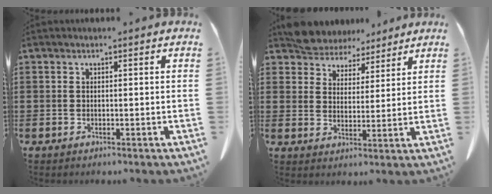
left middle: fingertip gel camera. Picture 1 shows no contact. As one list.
[{"total": 5.7, "force": [5.5, 1.8, 0.0], "torque": [-0.031, -0.024, 0.104]}]